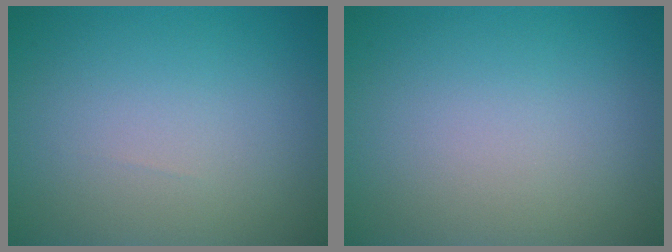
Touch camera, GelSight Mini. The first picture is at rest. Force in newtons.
{"total": 0.0}